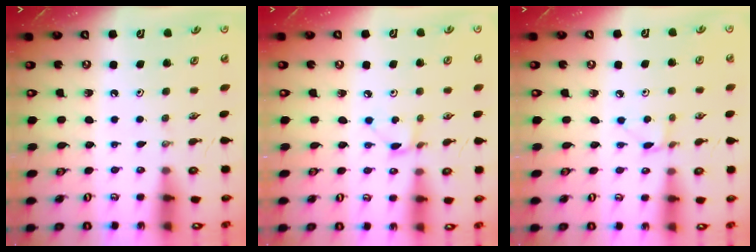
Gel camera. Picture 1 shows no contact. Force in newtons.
{"total": 2.8, "press": 2.8, "slide": 0.3}
{"total": 2.6, "press": 2.6, "slide": 0.4}